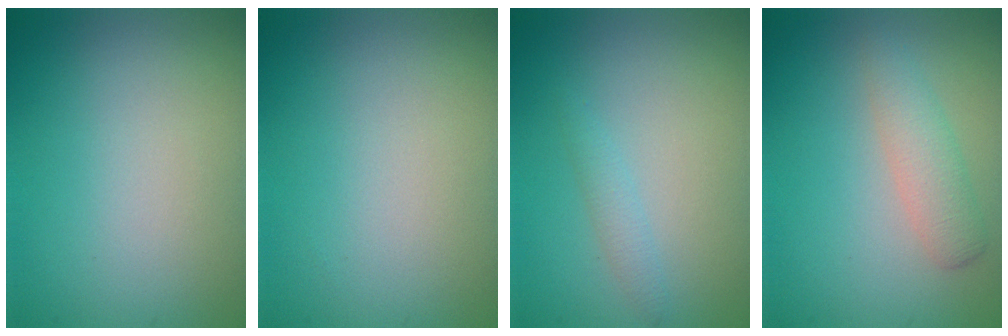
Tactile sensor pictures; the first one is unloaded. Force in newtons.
{"total": 0.0}
{"total": 1.2, "press": 1.2, "slide": 0.0}
{"total": 2.5, "press": 2.5, "slide": 0.0}